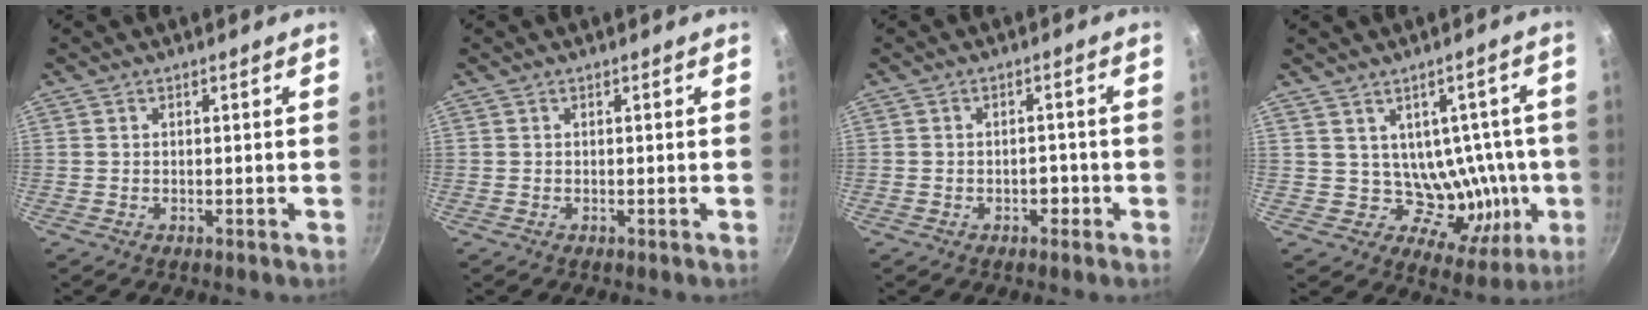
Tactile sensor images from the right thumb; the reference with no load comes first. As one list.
[{"total": 0.0}, {"total": 2.3, "force": [-1.1, 1.7, 1.2], "torque": [-0.006, 0.018, -0.011]}, {"total": 11.9, "force": [1.0, 10.1, 6.3], "torque": [-0.039, -0.015, 0.029]}]